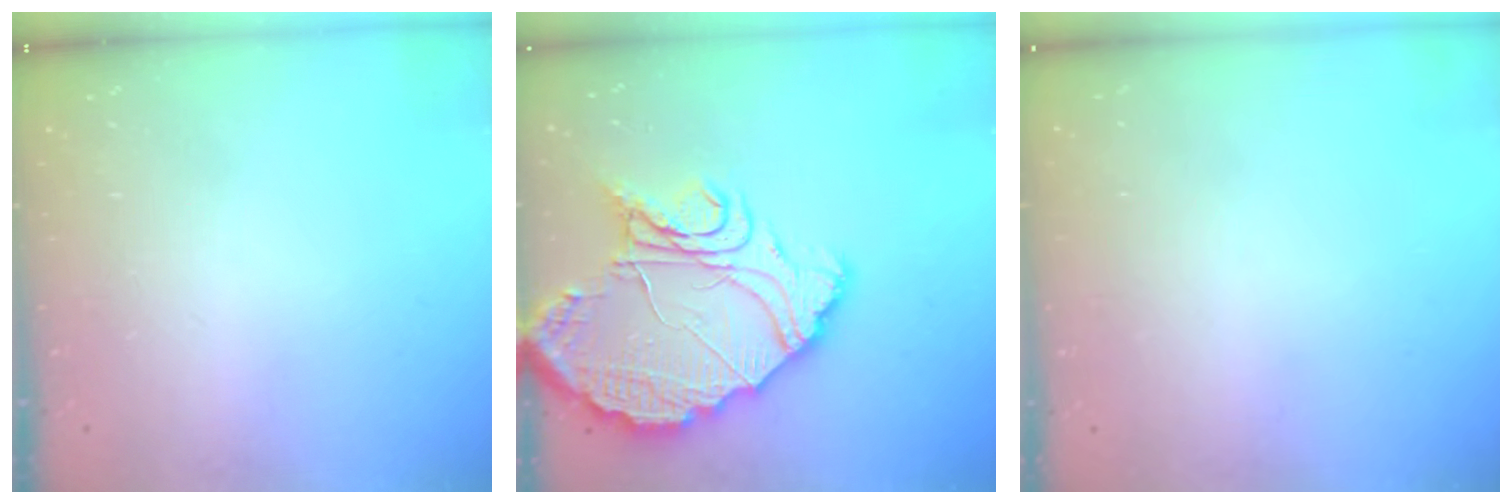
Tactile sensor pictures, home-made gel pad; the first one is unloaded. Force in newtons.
{"total": 18.1, "press": 18.0, "slide": 1.8}
{"total": 3.0, "press": 3.0, "slide": 0.1}